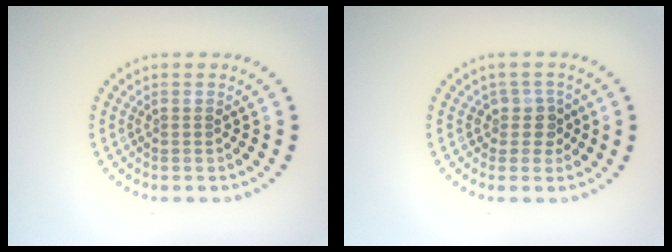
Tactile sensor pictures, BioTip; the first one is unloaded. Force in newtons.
{"total": 2.0, "press": 1.6, "slide": 1.2}